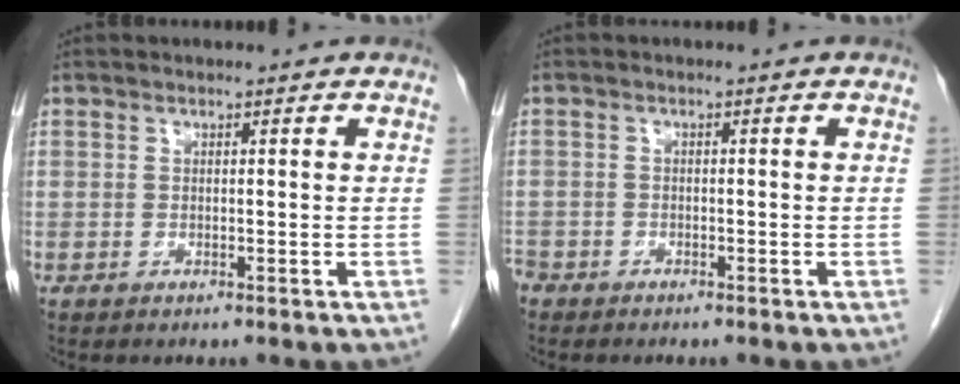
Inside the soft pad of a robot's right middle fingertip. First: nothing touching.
{"total": 2.8, "force": [-2.3, 1.4, 0.6], "torque": [-0.014, 0.000, -0.042]}